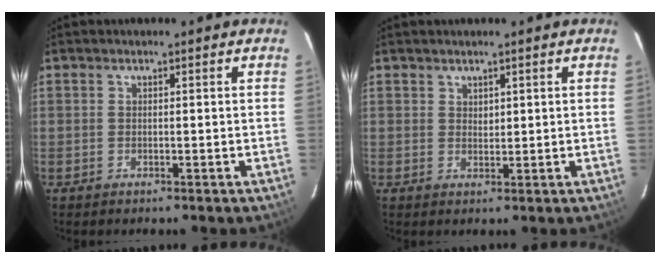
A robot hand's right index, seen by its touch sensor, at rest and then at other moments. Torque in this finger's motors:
{"motor_torque": [0.01, 0.21, -0.09, 0.00]}